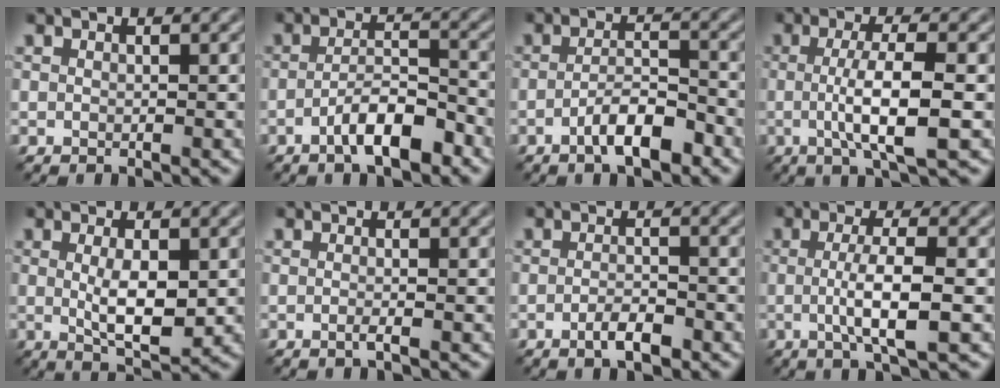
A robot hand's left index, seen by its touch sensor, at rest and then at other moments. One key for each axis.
{"total": 4.6, "fx": -2.6, "fy": 1.3, "fz": 3.6, "tx": -0.062, "ty": 0.008, "tz": -0.047}
{"total": 4.0, "fx": -2.2, "fy": 1.1, "fz": 3.2, "tx": -0.057, "ty": 0.007, "tz": -0.041}
{"total": 5.8, "fx": -0.6, "fy": 1.3, "fz": 5.6, "tx": -0.094, "ty": -0.003, "tz": -0.011}
{"total": 4.4, "fx": 0.1, "fy": 1.3, "fz": 4.1, "tx": -0.078, "ty": -0.006, "tz": 0.008}
{"total": 1.1, "fx": -0.3, "fy": 0.3, "fz": 1.0, "tx": -0.013, "ty": -0.005, "tz": -0.009}
{"total": 2.2, "fx": -1.1, "fy": 0.6, "fz": 1.8, "tx": -0.031, "ty": 0.000, "tz": -0.022}
{"total": 4.5, "fx": -0.5, "fy": 1.0, "fz": 4.4, "tx": -0.075, "ty": -0.004, "tz": -0.010}